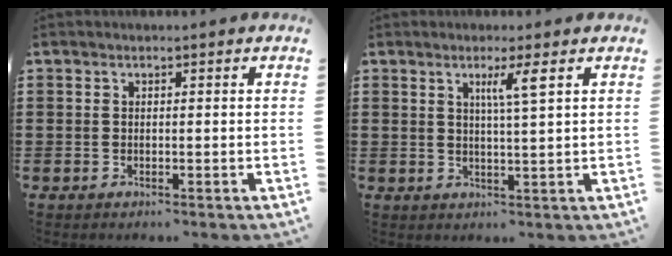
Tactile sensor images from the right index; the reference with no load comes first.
{"total": 3.5, "force": [1.5, -0.2, 3.2], "torque": [-0.067, -0.003, 0.022]}